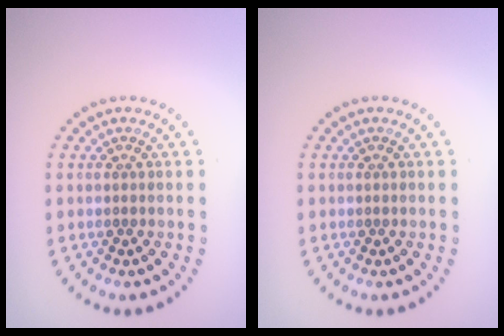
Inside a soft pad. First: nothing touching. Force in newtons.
{"total": 0.0}